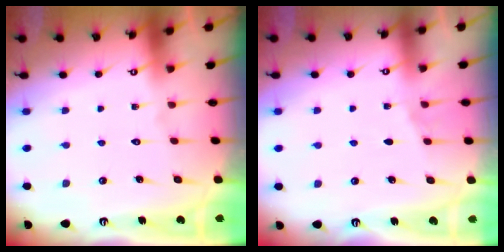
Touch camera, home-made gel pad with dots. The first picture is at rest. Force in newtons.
{"total": 1.8, "press": 1.3, "slide": 1.2}